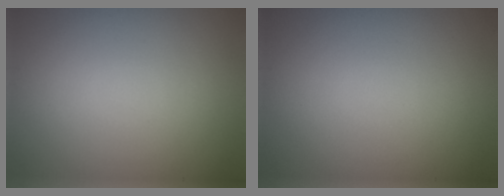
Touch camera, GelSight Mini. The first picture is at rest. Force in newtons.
{"total": 0.0}